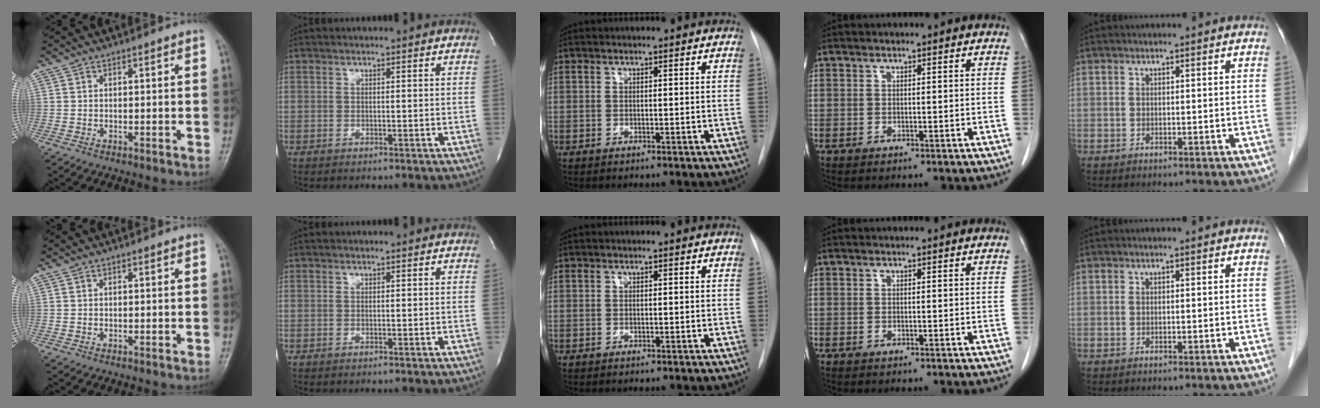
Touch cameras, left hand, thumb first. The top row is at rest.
{}